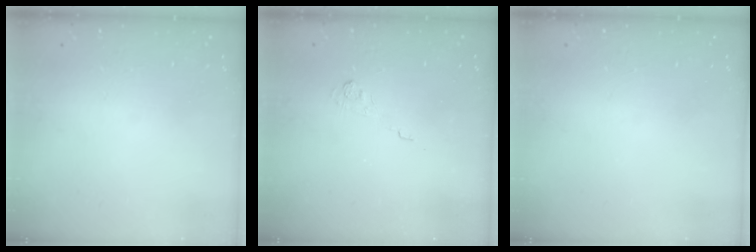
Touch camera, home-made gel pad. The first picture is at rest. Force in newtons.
{"total": 2.6, "press": 2.2, "slide": 1.5}
{"total": 0.0}